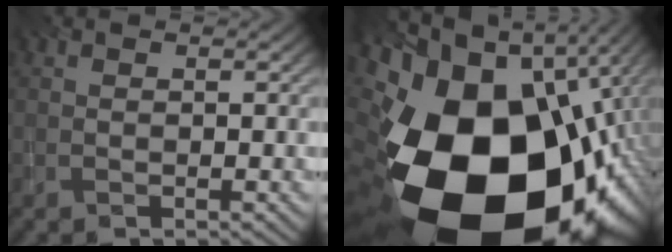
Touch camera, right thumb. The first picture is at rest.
{"total": 24.1, "force": [-7.7, 15.1, 17.2], "torque": [-0.364, -0.111, -0.072]}